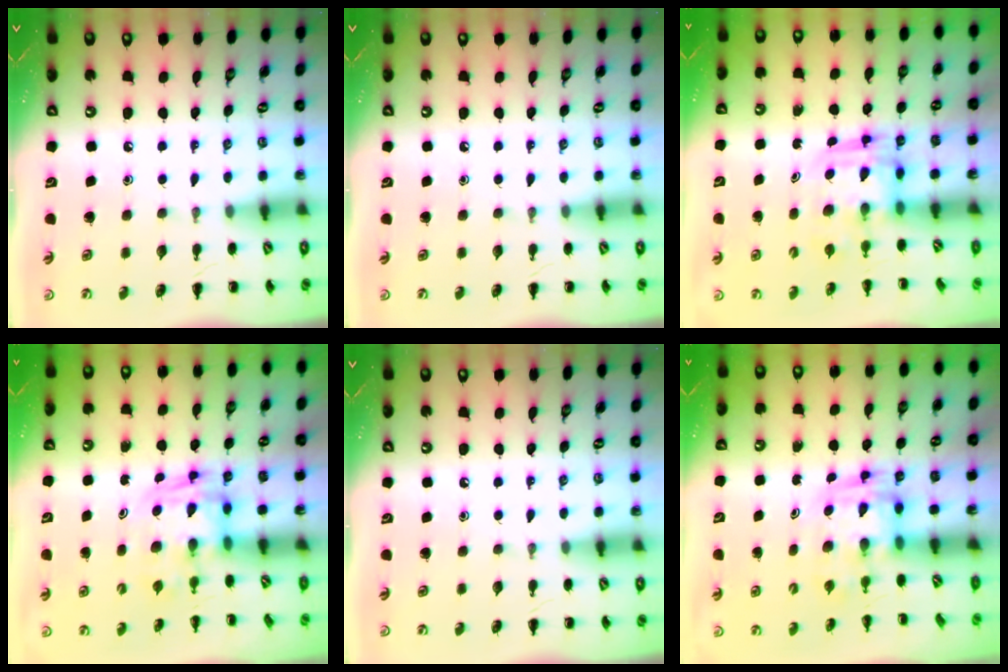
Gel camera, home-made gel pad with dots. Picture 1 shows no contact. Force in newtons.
{"total": 0.0}
{"total": 3.2, "press": 3.2, "slide": 0.3}
{"total": 2.9, "press": 2.9, "slide": 0.5}
{"total": 0.0}
{"total": 2.8, "press": 2.8, "slide": 0.5}